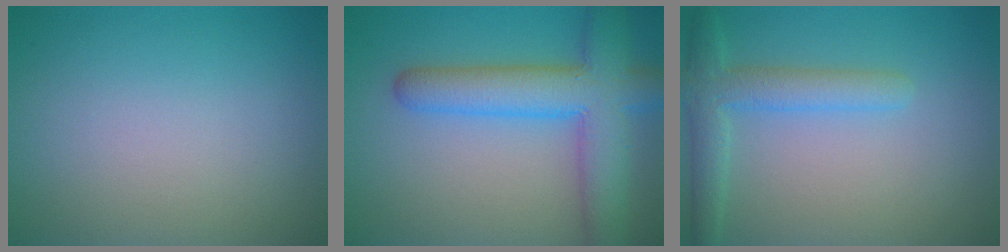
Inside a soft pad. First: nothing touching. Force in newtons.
{"total": 7.7, "press": 7.7, "slide": 0.5}
{"total": 3.6, "press": 3.6, "slide": 0.4}